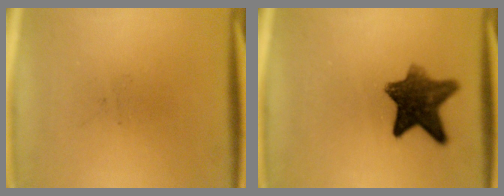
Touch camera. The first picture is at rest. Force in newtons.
{"total": 9.4}